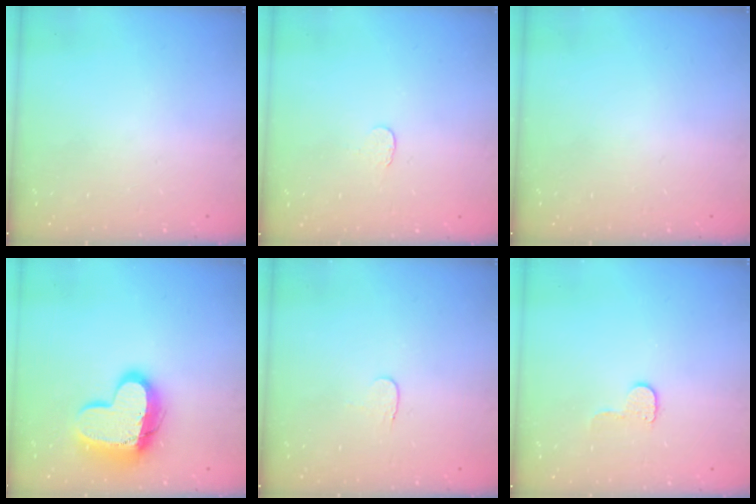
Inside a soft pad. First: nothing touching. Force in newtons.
{"total": 3.2, "press": 3.1, "slide": 0.3}
{"total": 0.0}
{"total": 16.3, "press": 16.3, "slide": 1.3}
{"total": 3.9, "press": 3.8, "slide": 0.4}
{"total": 5.4, "press": 5.4, "slide": 0.5}